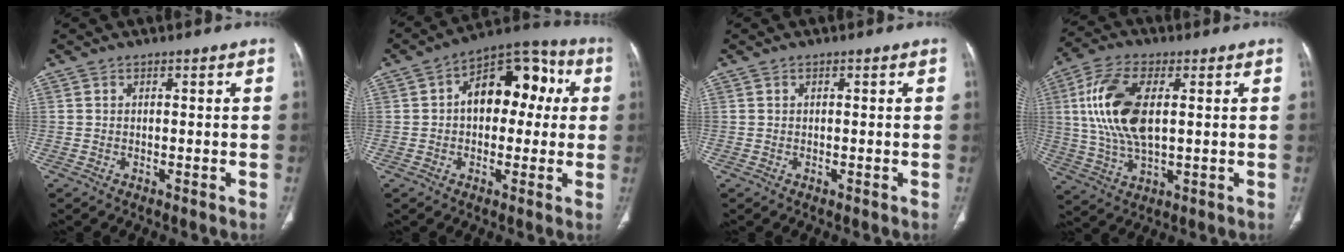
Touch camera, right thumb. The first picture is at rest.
{"total": 14.4, "force": [2.1, 9.1, 11.0], "torque": [-0.114, 0.040, 0.021]}
{"total": 0.0}
{"total": 14.8, "force": [2.5, 7.1, 12.8], "torque": [-0.272, 0.000, 0.051]}